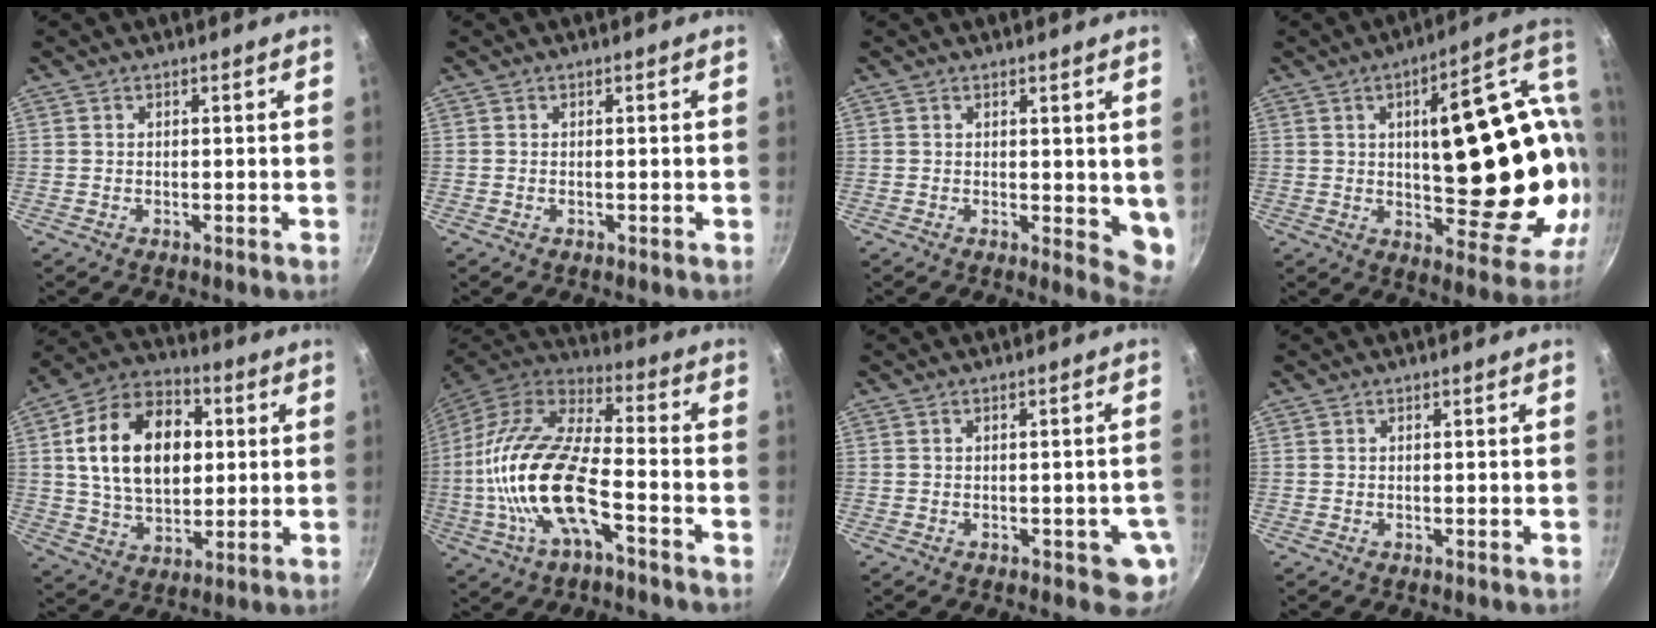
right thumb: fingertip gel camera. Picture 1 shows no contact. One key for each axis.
{"total": 0.0}
{"total": 5.1, "fx": 1.5, "fy": 2.6, "fz": 4.2, "tx": -0.042, "ty": -0.014, "tz": 0.023}
{"total": 28.1, "fx": 2.8, "fy": 11.9, "fz": 25.3, "tx": -0.301, "ty": -0.002, "tz": 0.055}
{"total": 20.2, "fx": 3.4, "fy": 13.6, "fz": 14.5, "tx": -0.217, "ty": 0.011, "tz": 0.050}
{"total": 21.4, "fx": -6.0, "fy": 9.0, "fz": 18.4, "tx": -0.358, "ty": 0.035, "tz": -0.129}
{"total": 4.0, "fx": -1.2, "fy": 2.3, "fz": 3.1, "tx": -0.017, "ty": 0.005, "tz": -0.013}
{"total": 0.0}